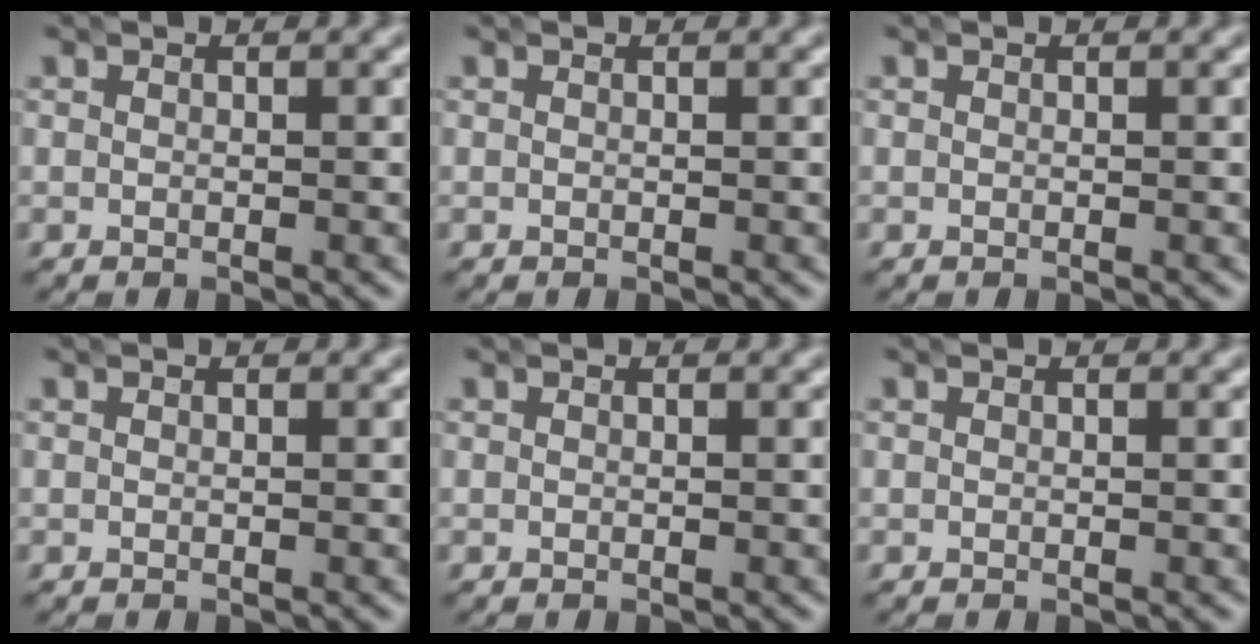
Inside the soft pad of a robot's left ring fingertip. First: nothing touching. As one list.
[{"total": 0.0}, {"total": 0.0}, {"total": 0.0}, {"total": 0.0}, {"total": 0.0}]